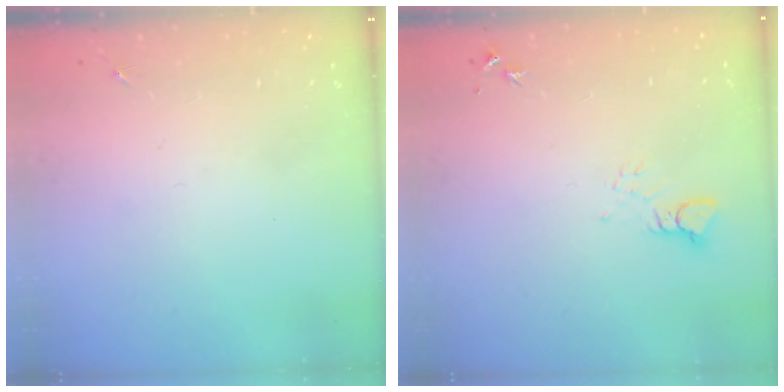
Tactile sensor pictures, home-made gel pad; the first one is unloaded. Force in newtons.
{"total": 3.1, "press": 3.1, "slide": 0.4}